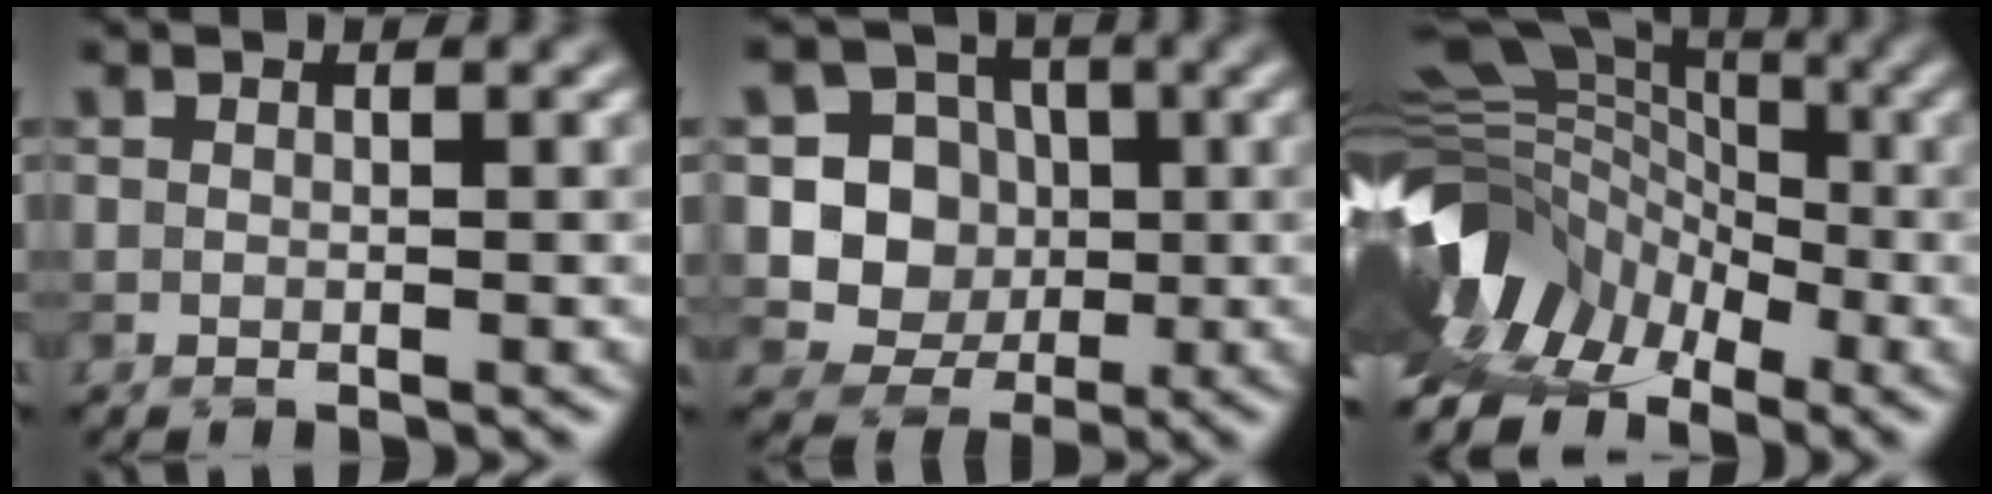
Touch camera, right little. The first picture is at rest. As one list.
[{"total": 7.5, "force": [0.4, 7.1, 2.4], "torque": [-0.041, 0.019, -0.008]}, {"total": 10.2, "force": [-4.7, 7.2, 5.4], "torque": [-0.092, 0.015, -0.088]}]